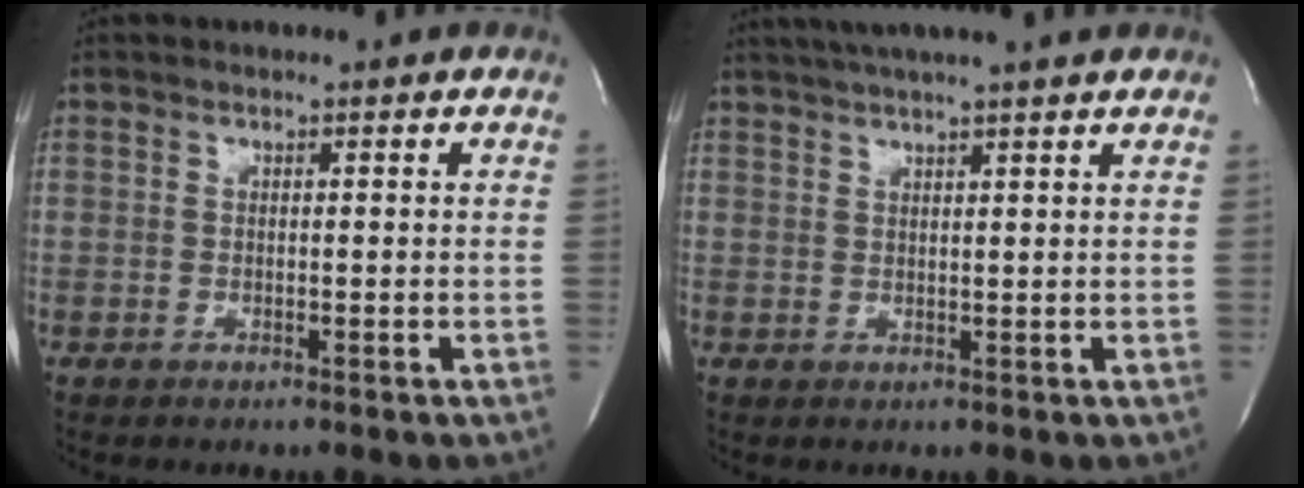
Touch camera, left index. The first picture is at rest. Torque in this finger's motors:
{"motor_torque": [0.00, -0.09, 0.65, 0.18]}